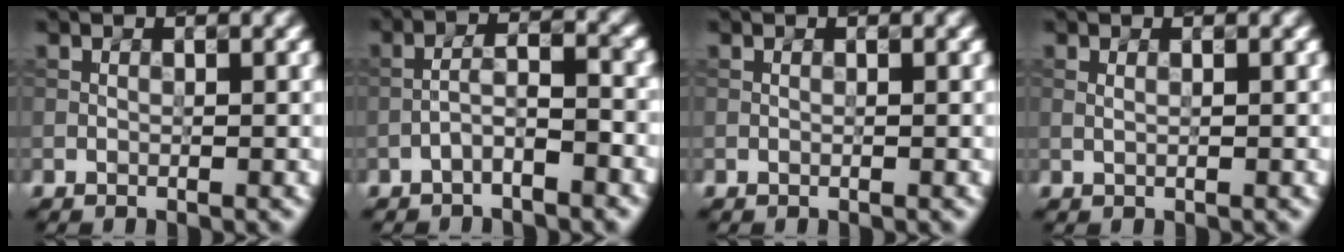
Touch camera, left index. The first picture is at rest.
{"total": 2.7, "force": [-1.9, 0.3, 1.9], "torque": [-0.042, 0.019, -0.031]}
{"total": 0.0}
{"total": 0.6, "force": [0.3, 0.2, 0.4], "torque": [-0.006, 0.003, 0.000]}